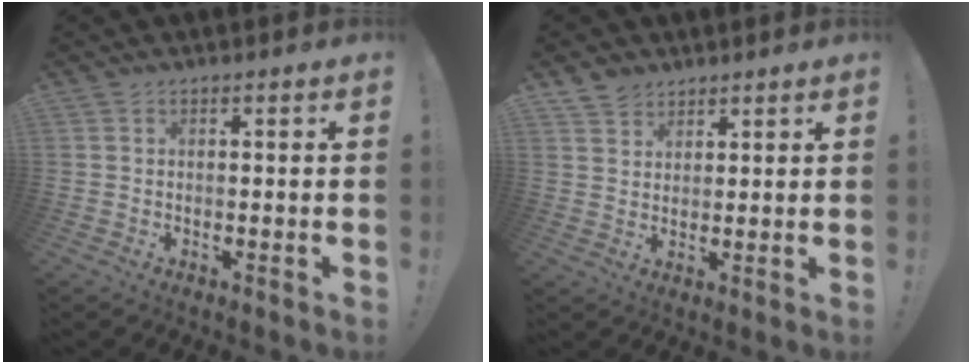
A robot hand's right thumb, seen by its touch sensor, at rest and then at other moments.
{"total": 4.4, "force": [3.6, 2.5, 0.2], "torque": [-0.005, -0.021, 0.069]}